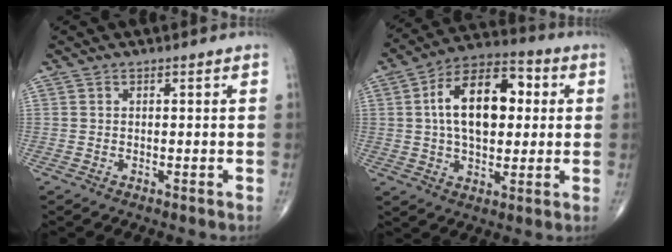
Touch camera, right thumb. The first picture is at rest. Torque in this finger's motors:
{"motor_torque": [1.12, 3.21, 1.27, 0.01, 0.50]}